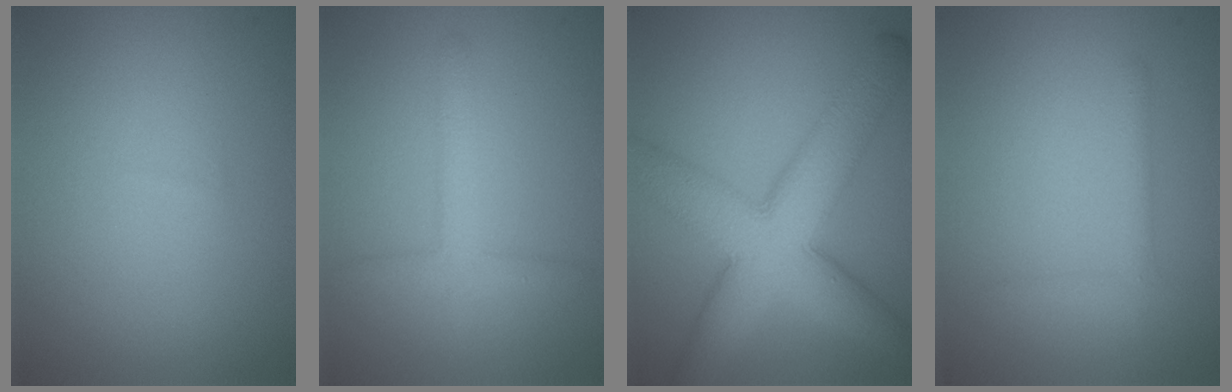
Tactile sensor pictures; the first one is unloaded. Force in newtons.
{"total": 2.4, "press": 2.4, "slide": 0.1}
{"total": 9.5, "press": 9.5, "slide": 0.2}
{"total": 1.1, "press": 1.1, "slide": 0.1}